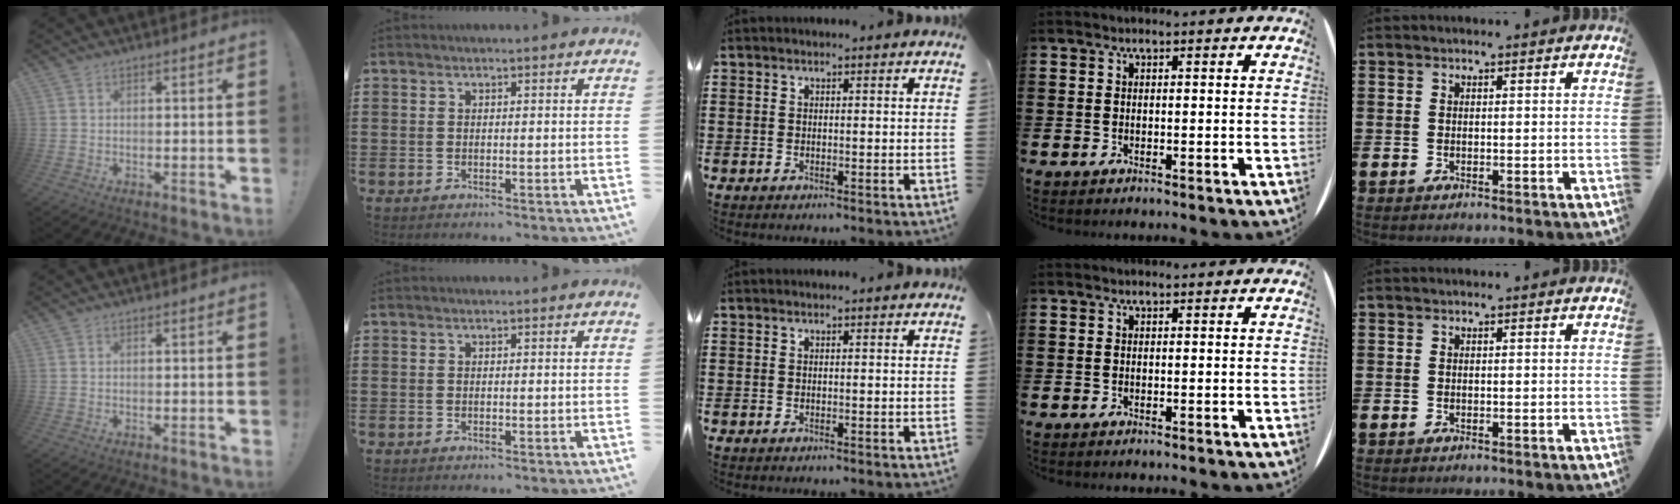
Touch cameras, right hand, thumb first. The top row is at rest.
{}